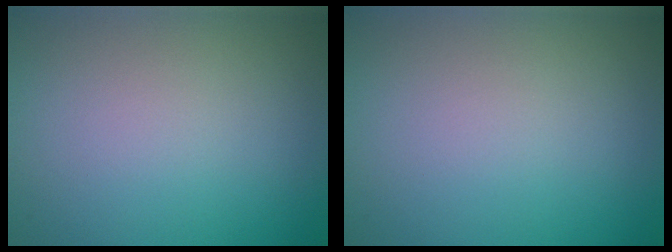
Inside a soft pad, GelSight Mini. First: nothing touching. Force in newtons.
{"total": 0.0}